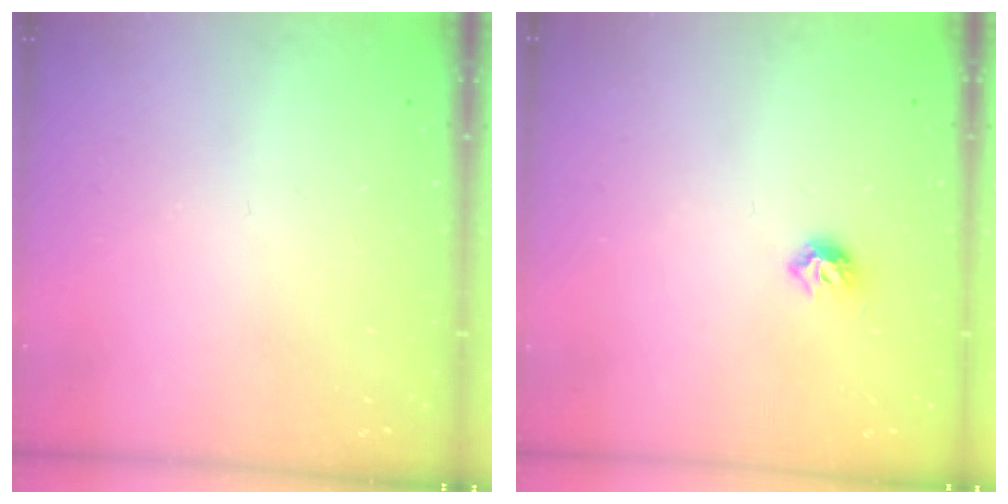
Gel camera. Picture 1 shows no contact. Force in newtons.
{"total": 6.0, "press": 5.9, "slide": 1.0}